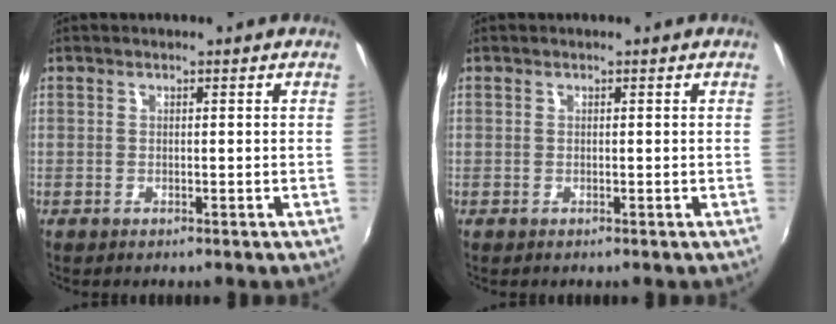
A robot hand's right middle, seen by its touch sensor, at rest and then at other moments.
{"total": 0.0}